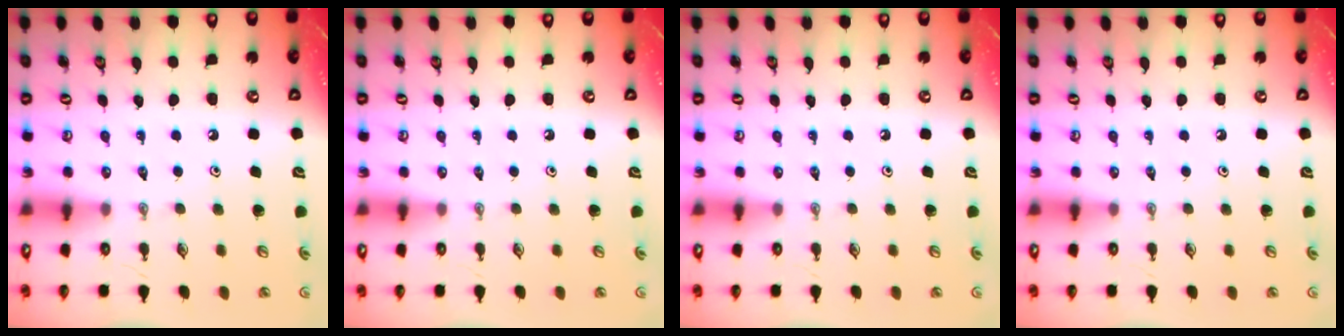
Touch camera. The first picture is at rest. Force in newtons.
{"total": 0.0}
{"total": 0.0}
{"total": 0.0}